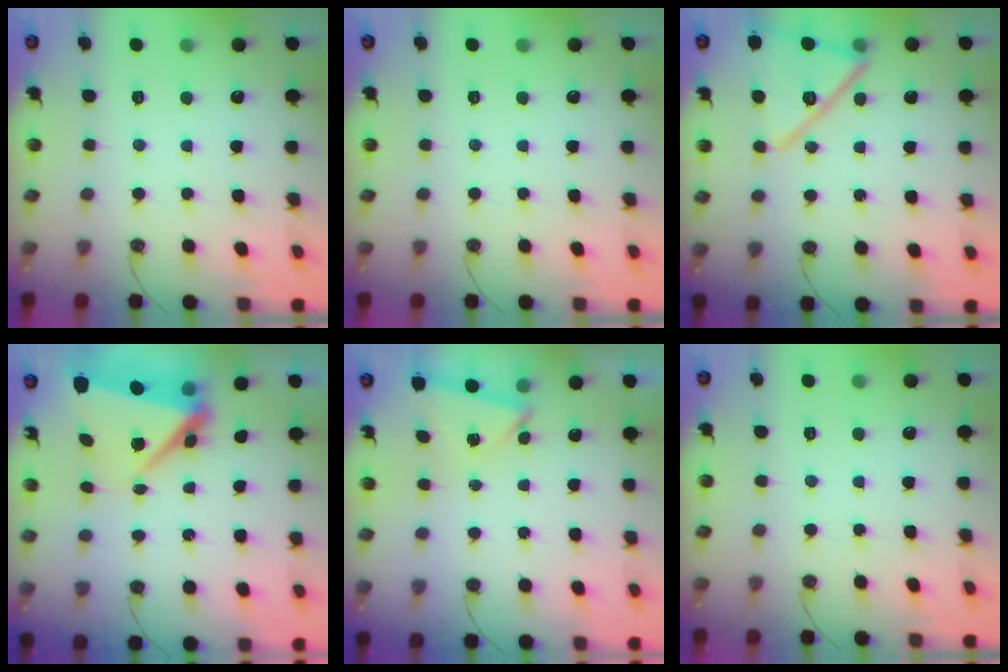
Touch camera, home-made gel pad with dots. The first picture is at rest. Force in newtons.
{"total": 0.0}
{"total": 15.9, "press": 15.8, "slide": 1.0}
{"total": 9.6, "press": 8.7, "slide": 4.1}
{"total": 2.5, "press": 1.9, "slide": 1.6}
{"total": 0.0}